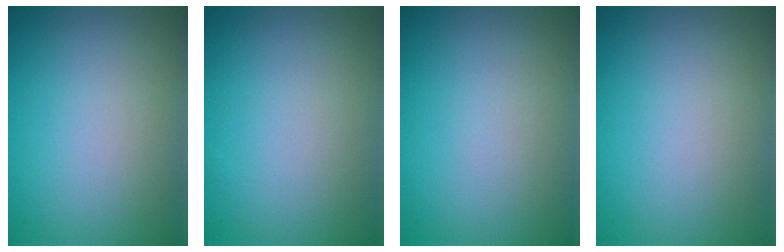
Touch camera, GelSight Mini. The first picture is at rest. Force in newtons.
{"total": 0.0}
{"total": 0.0}
{"total": 0.0}